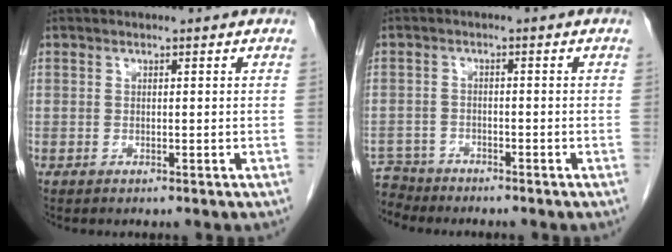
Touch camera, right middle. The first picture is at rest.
{"total": 4.6, "force": [-4.3, 1.1, -0.8], "torque": [0.017, -0.007, -0.081]}